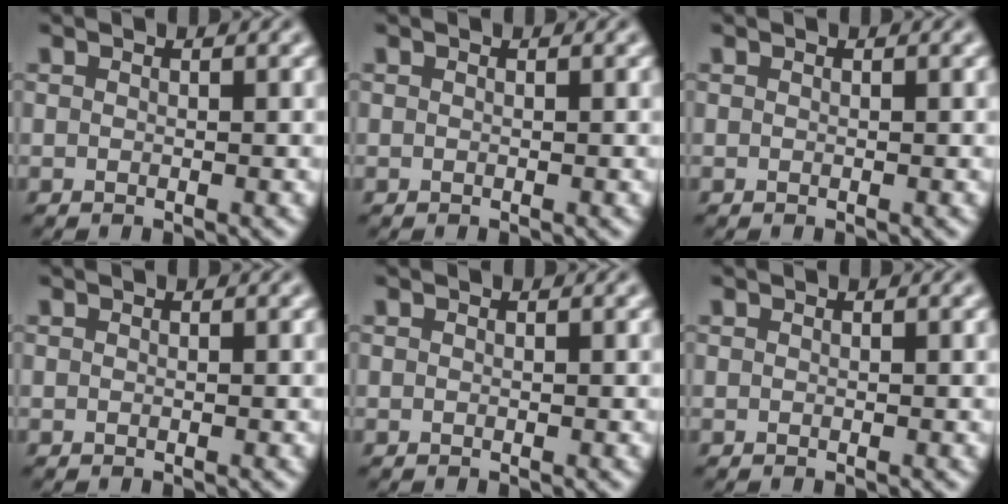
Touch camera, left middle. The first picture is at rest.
{"total": 0.0}
{"total": 0.0}
{"total": 0.0}
{"total": 0.0}
{"total": 0.0}